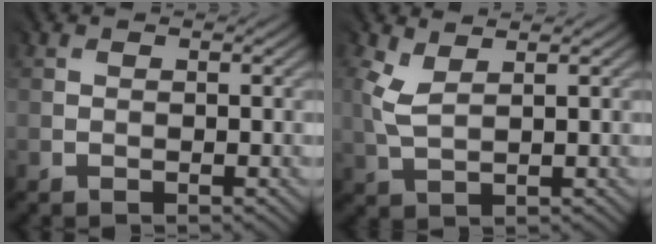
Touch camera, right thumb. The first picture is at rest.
{"total": 2.3, "force": [1.5, 0.8, 1.6], "torque": [-0.055, 0.003, 0.034]}